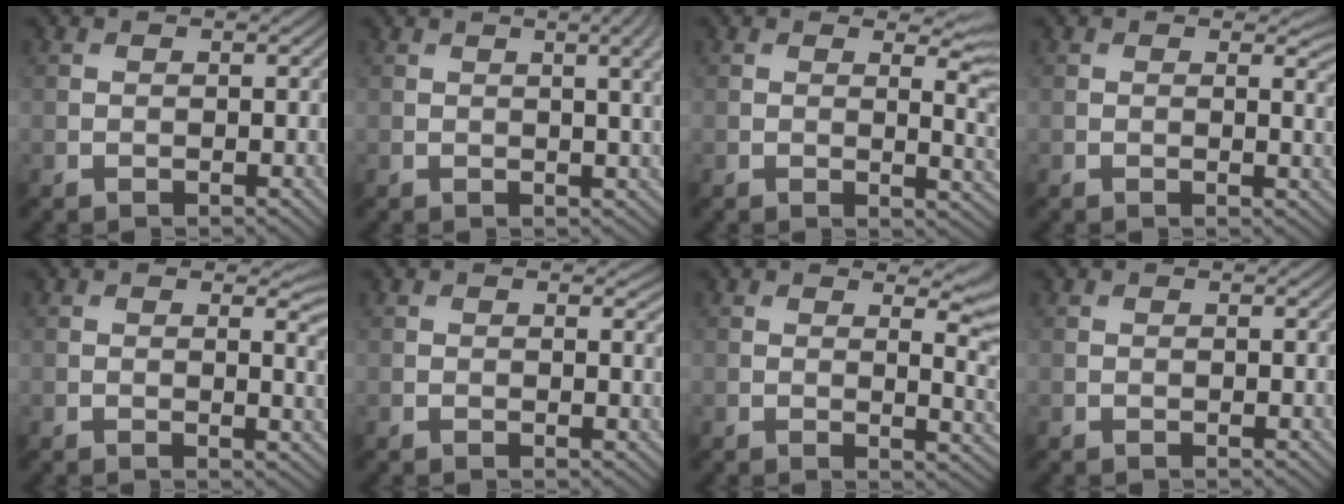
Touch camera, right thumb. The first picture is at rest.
{"total": 5.9, "force": [1.8, 1.7, 5.4], "torque": [-0.061, 0.016, 0.017]}
{"total": 4.5, "force": [1.7, 1.7, 3.8], "torque": [-0.053, -0.009, 0.026]}
{"total": 2.3, "force": [0.6, 0.8, 2.0], "torque": [-0.026, -0.005, 0.008]}
{"total": 3.1, "force": [1.0, 1.0, 2.7], "torque": [-0.037, -0.005, 0.015]}
{"total": 1.0, "force": [0.3, 0.3, 0.9], "torque": [-0.009, -0.006, 0.004]}
{"total": 5.0, "force": [2.2, 1.6, 4.1], "torque": [-0.049, -0.005, 0.036]}
{"total": 0.0}